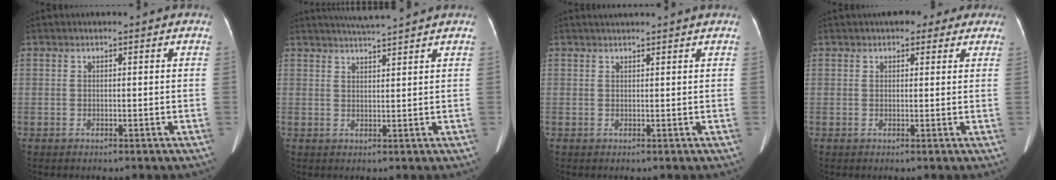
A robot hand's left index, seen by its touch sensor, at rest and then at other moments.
{"total": 4.7, "force": [4.2, -1.2, 1.5], "torque": [-0.024, 0.011, 0.068]}
{"total": 2.7, "force": [2.5, -0.4, 0.9], "torque": [-0.011, 0.023, 0.038]}
{"total": 5.1, "force": [3.7, 2.7, 2.3], "torque": [-0.013, 0.024, 0.045]}